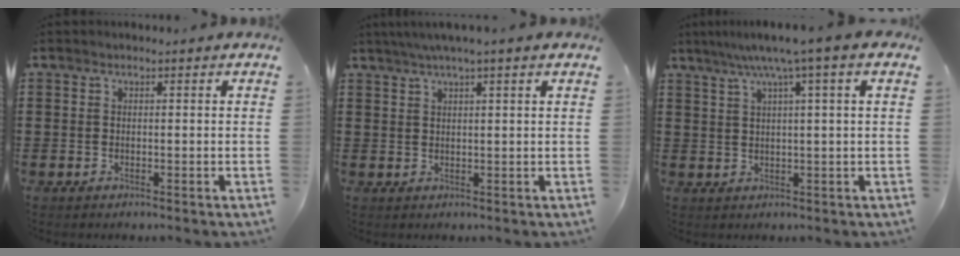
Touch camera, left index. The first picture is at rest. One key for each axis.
{"total": 2.7, "fx": 2.0, "fy": -0.3, "fz": 1.8, "tx": -0.039, "ty": 0.005, "tz": 0.035}
{"total": 5.7, "fx": 3.0, "fy": -0.5, "fz": 4.8, "tx": -0.102, "ty": -0.003, "tz": 0.045}